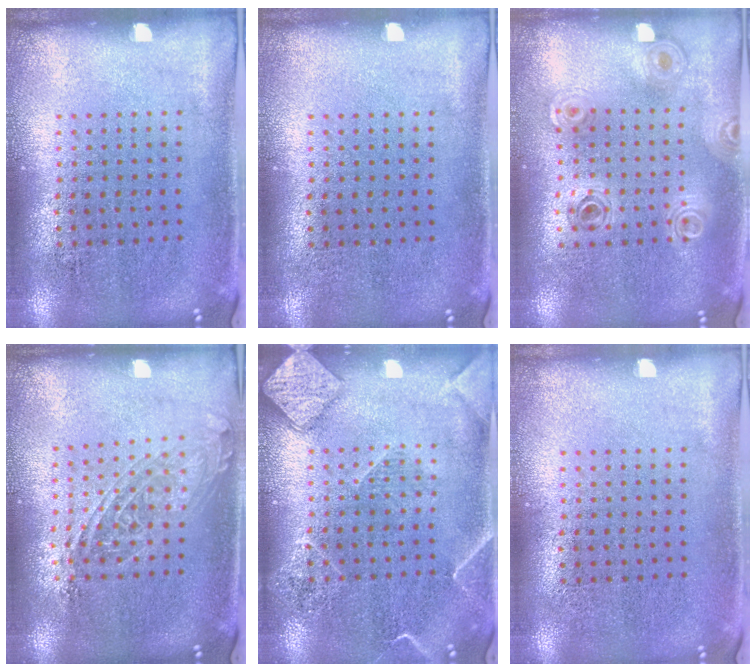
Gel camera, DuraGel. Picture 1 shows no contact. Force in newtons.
{"total": 0.0}
{"total": 0.9, "press": 0.9, "slide": 0.1}
{"total": 1.5, "press": 1.2, "slide": 0.9}
{"total": 2.8, "press": 2.8, "slide": 0.3}
{"total": 0.0}